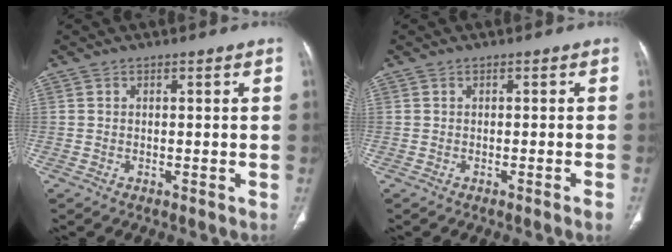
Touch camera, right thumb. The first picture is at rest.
{"total": 1.6, "force": [-1.0, -0.2, 1.3], "torque": [-0.024, 0.000, -0.010]}